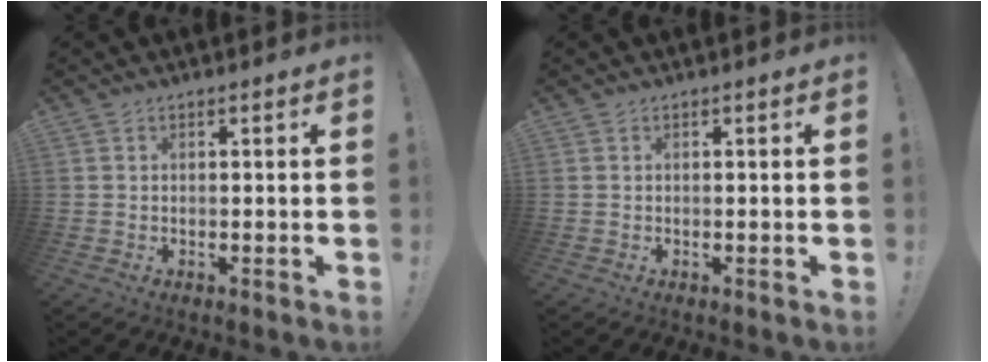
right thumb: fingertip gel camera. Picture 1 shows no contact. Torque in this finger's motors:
{"motor_torque": [0.09, 0.05, 0.15, -0.09, 0.00]}